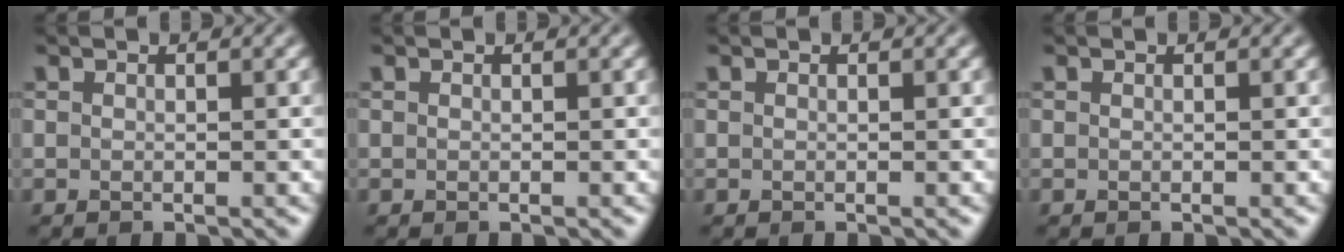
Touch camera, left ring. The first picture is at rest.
{"total": 0.0}
{"total": 0.0}
{"total": 0.0}